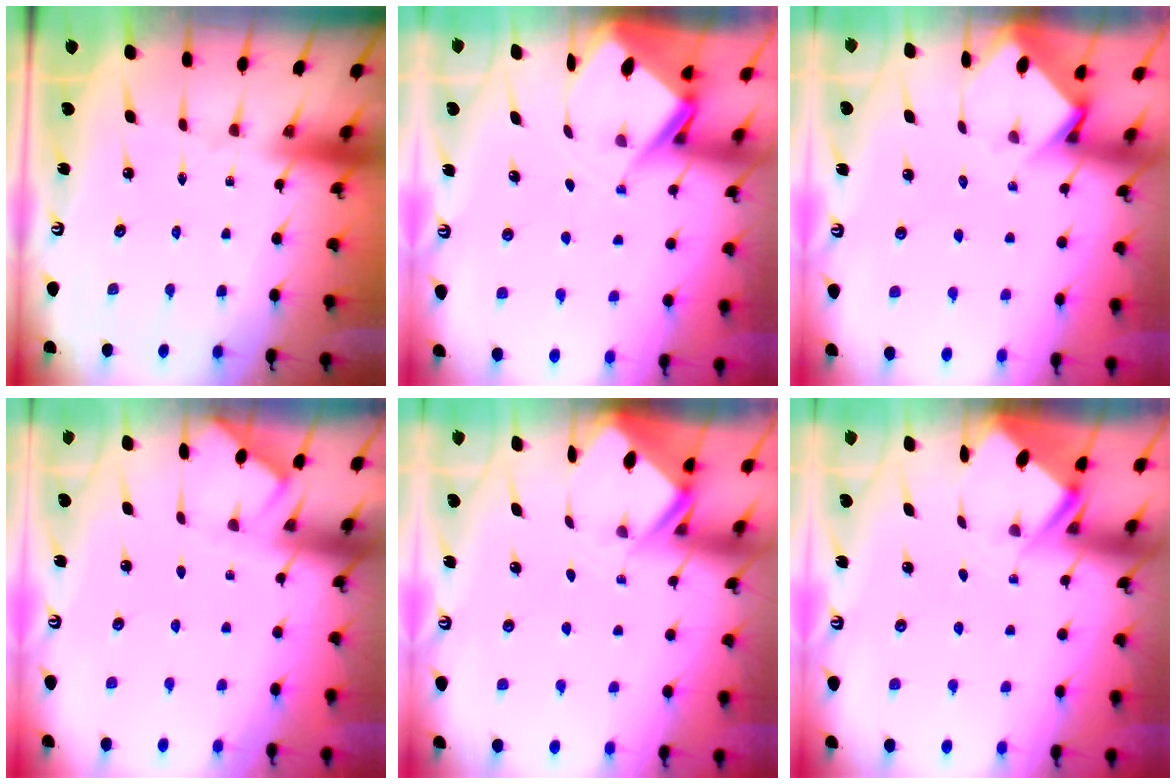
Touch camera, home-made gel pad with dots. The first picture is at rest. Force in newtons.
{"total": 6.1, "press": 6.1, "slide": 0.6}
{"total": 3.5, "press": 3.4, "slide": 0.3}
{"total": 3.0, "press": 2.9, "slide": 0.5}
{"total": 2.4, "press": 2.4, "slide": 0.1}
{"total": 2.9, "press": 2.8, "slide": 0.4}